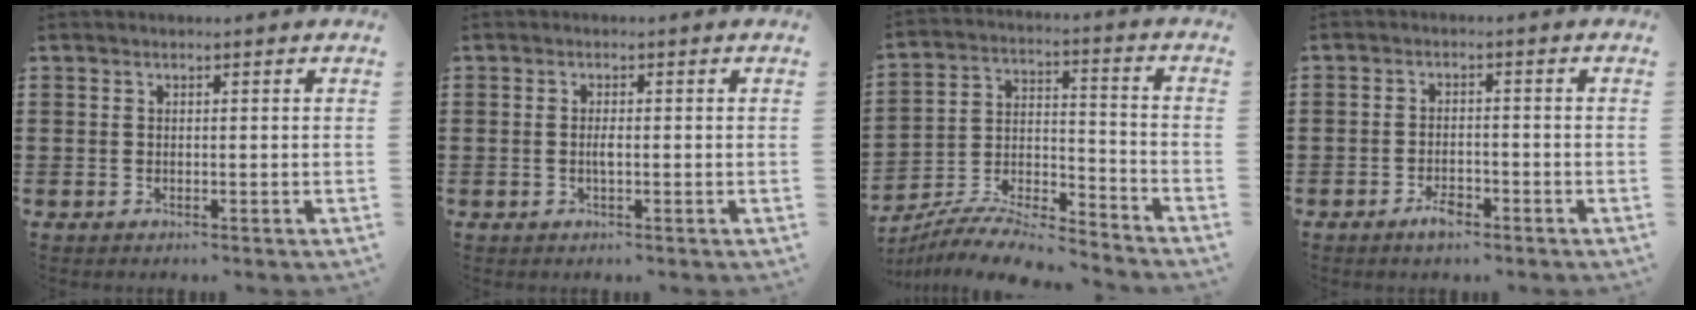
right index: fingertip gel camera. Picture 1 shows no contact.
{"total": 1.7, "force": [-0.2, 0.5, 1.6], "torque": [-0.030, 0.003, -0.006]}
{"total": 8.4, "force": [-7.9, 1.2, 2.8], "torque": [-0.054, 0.010, -0.158]}
{"total": 3.0, "force": [-1.8, 1.2, 2.1], "torque": [-0.036, 0.003, -0.034]}